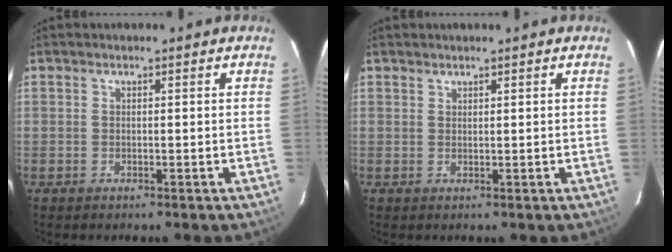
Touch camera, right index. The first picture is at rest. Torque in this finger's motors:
{"motor_torque": [0.10, 0.13, 0.00, 0.00]}